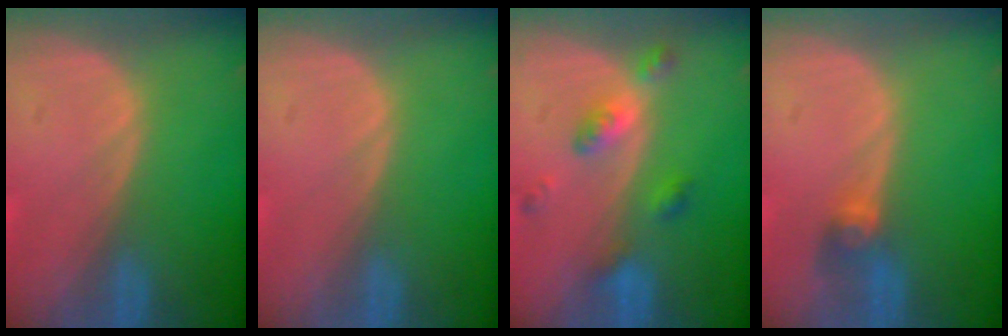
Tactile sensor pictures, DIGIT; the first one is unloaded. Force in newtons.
{"total": 0.0}
{"total": 5.2, "press": 4.7, "slide": 2.3}
{"total": 2.7, "press": 2.7, "slide": 0.1}